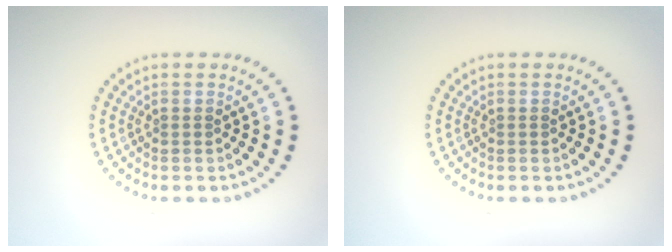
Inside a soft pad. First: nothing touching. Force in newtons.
{"total": 0.0}